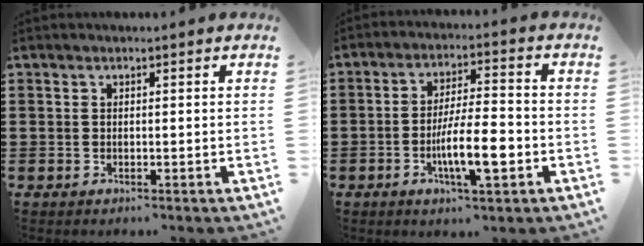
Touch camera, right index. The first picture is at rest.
{"total": 9.2, "force": [-3.0, 2.2, 8.4], "torque": [-0.155, -0.003, -0.054]}